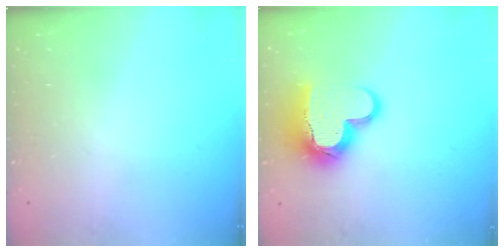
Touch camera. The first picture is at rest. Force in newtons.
{"total": 15.5, "press": 15.4, "slide": 1.8}